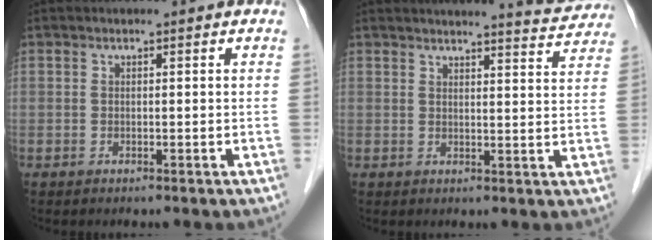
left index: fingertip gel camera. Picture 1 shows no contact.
{"total": 8.1, "force": [8.0, 0.3, 1.6], "torque": [-0.020, -0.012, 0.082]}